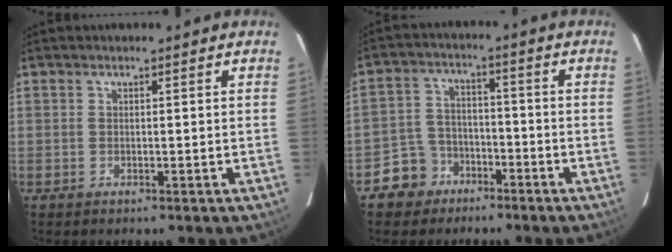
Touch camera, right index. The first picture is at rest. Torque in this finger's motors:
{"motor_torque": [-0.01, -0.12, -0.26, -0.17]}